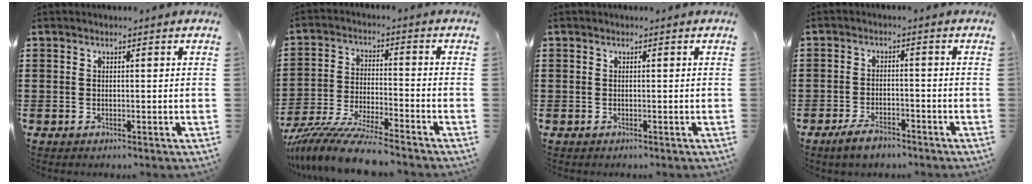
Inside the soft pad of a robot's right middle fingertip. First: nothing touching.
{"total": 8.9, "force": [-8.2, 0.2, 3.5], "torque": [-0.076, 0.000, -0.162]}
{"total": 0.5, "force": [-0.1, 0.5, 0.0], "torque": [0.000, 0.005, -0.004]}
{"total": 3.4, "force": [-2.7, 1.2, 1.6], "torque": [-0.035, 0.004, -0.054]}